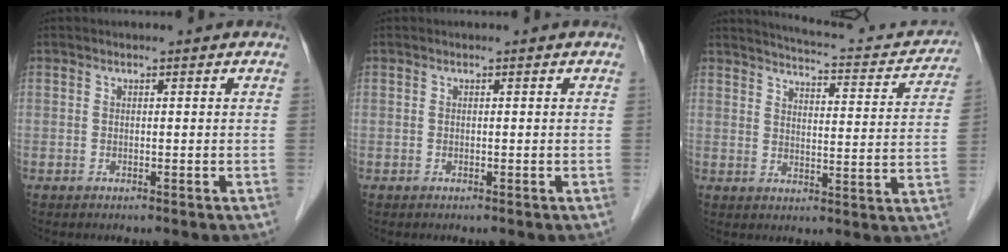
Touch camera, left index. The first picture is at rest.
{"total": 0.0}
{"total": 15.5, "force": [14.1, 3.3, 5.5], "torque": [-0.061, -0.012, 0.161]}